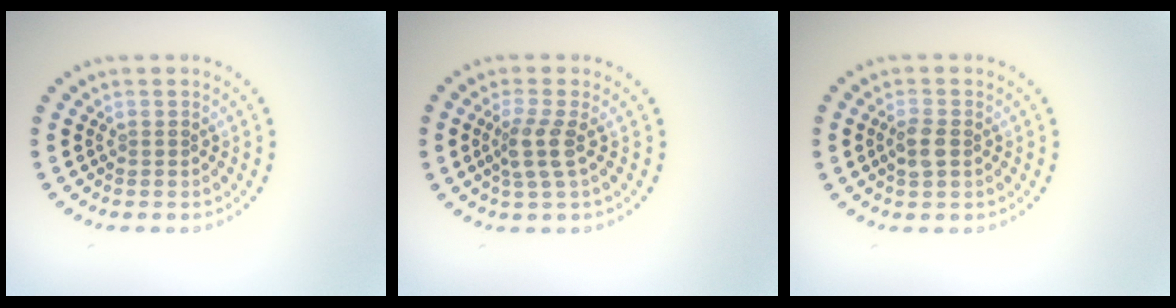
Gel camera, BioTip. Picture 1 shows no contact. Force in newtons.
{"total": 2.4, "press": 2.0, "slide": 1.4}
{"total": 2.0, "press": 2.0, "slide": 0.3}